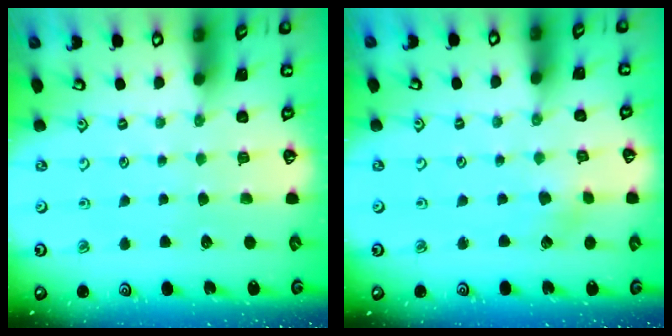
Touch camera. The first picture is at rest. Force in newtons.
{"total": 2.5, "press": 2.5, "slide": 0.4}